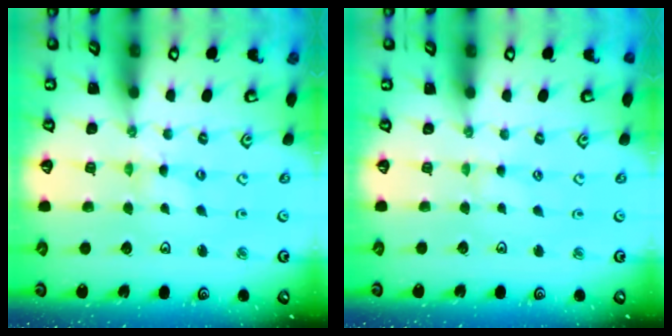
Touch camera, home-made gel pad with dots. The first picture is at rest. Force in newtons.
{"total": 1.2, "press": 1.2, "slide": 0.4}